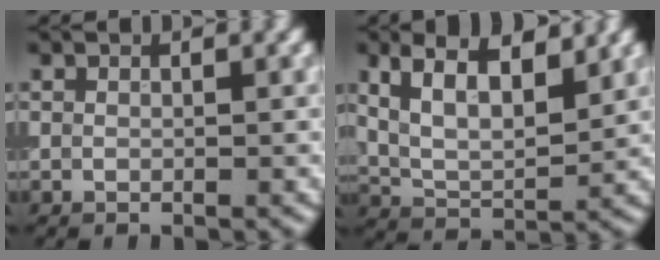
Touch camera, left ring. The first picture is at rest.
{"total": 6.8, "force": [3.5, 2.8, 5.2], "torque": [-0.098, 0.010, 0.058]}